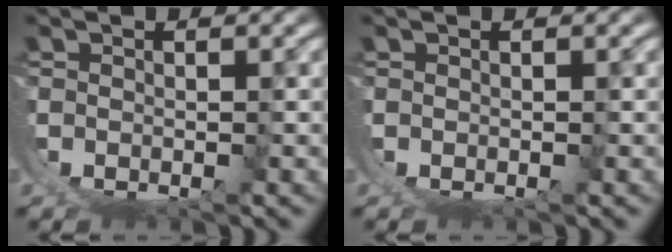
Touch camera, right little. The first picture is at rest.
{"total": 0.0}